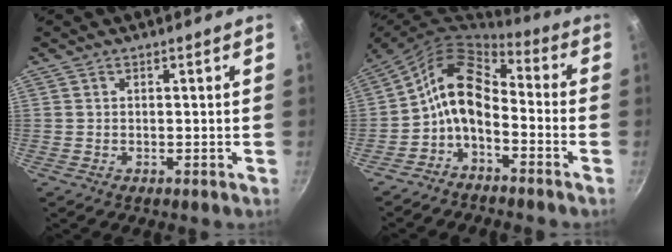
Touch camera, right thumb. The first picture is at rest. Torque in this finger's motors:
{"motor_torque": [-0.17, 0.84, 1.30, -0.13, 0.05]}